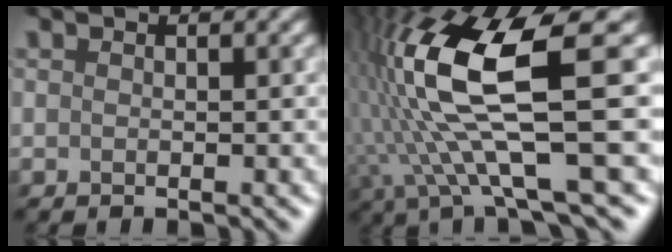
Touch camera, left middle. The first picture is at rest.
{"total": 11.5, "force": [1.1, 2.4, 11.2], "torque": [-0.231, 0.013, 0.027]}